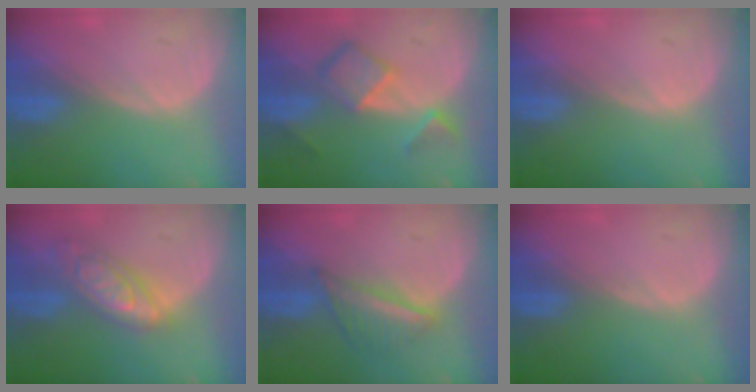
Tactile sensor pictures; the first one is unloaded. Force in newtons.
{"total": 7.0, "press": 6.0, "slide": 3.5}
{"total": 0.0}
{"total": 7.4, "press": 7.4, "slide": 0.5}
{"total": 5.3, "press": 5.3, "slide": 0.4}
{"total": 0.0}